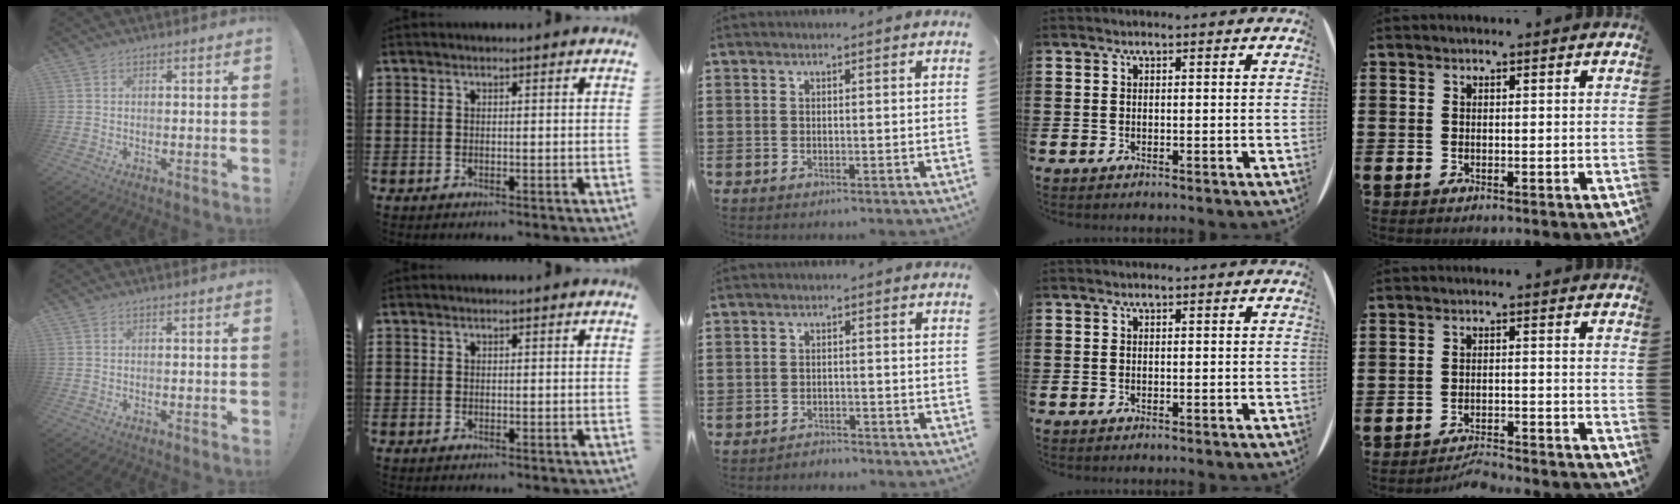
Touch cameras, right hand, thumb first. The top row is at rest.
{"middle": {"total": 1.9, "force": [-1.8, 0.3, -0.3], "torque": [-0.001, 0.001, -0.042]}, "little": {"total": 2.9, "force": [-2.9, 0.0, 0.2], "torque": [-0.008, 0.005, -0.061]}}